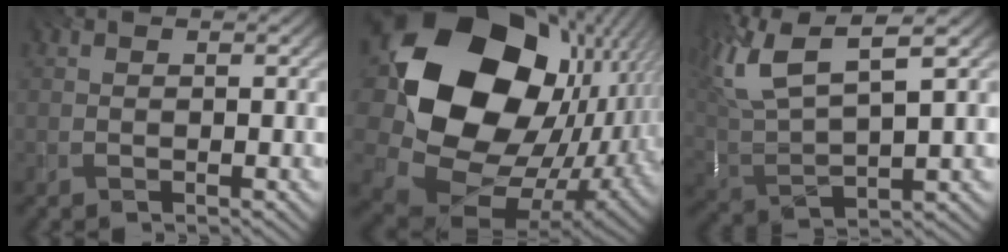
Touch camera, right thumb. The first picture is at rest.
{"total": 20.8, "force": [3.9, 16.0, 12.8], "torque": [-0.299, -0.023, 0.105]}
{"total": 13.5, "force": [7.0, 5.1, 10.4], "torque": [-0.255, 0.031, 0.122]}